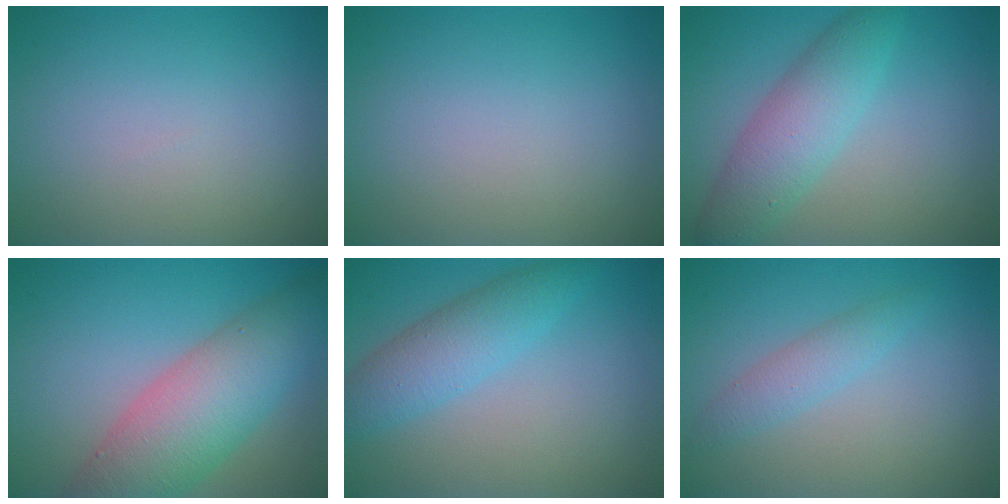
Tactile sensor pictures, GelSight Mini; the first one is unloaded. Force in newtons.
{"total": 0.0}
{"total": 4.8, "press": 4.8, "slide": 0.0}
{"total": 8.6, "press": 8.6, "slide": 0.3}
{"total": 4.0, "press": 4.0, "slide": 0.1}
{"total": 2.0, "press": 2.0, "slide": 0.0}